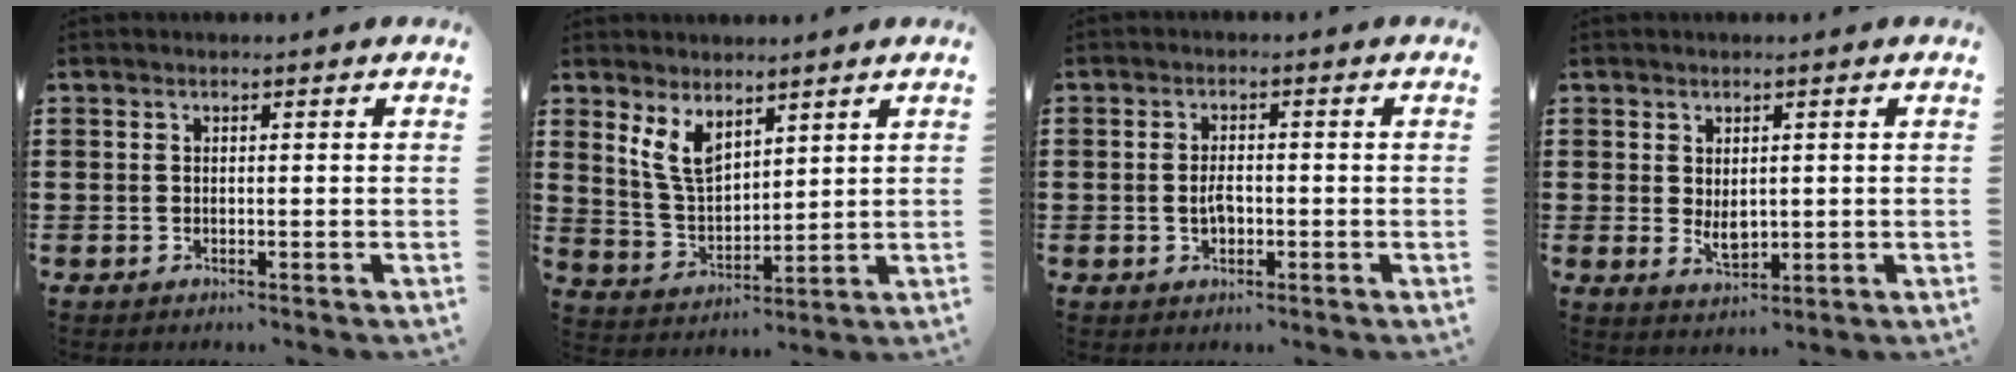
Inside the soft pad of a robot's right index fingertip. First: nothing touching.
{"total": 6.7, "force": [4.2, 3.2, 4.2], "torque": [-0.103, -0.007, 0.076]}
{"total": 2.5, "force": [-0.4, 1.1, 2.2], "torque": [-0.043, 0.000, -0.006]}
{"total": 2.7, "force": [0.5, 1.5, 2.2], "torque": [-0.037, -0.005, 0.010]}